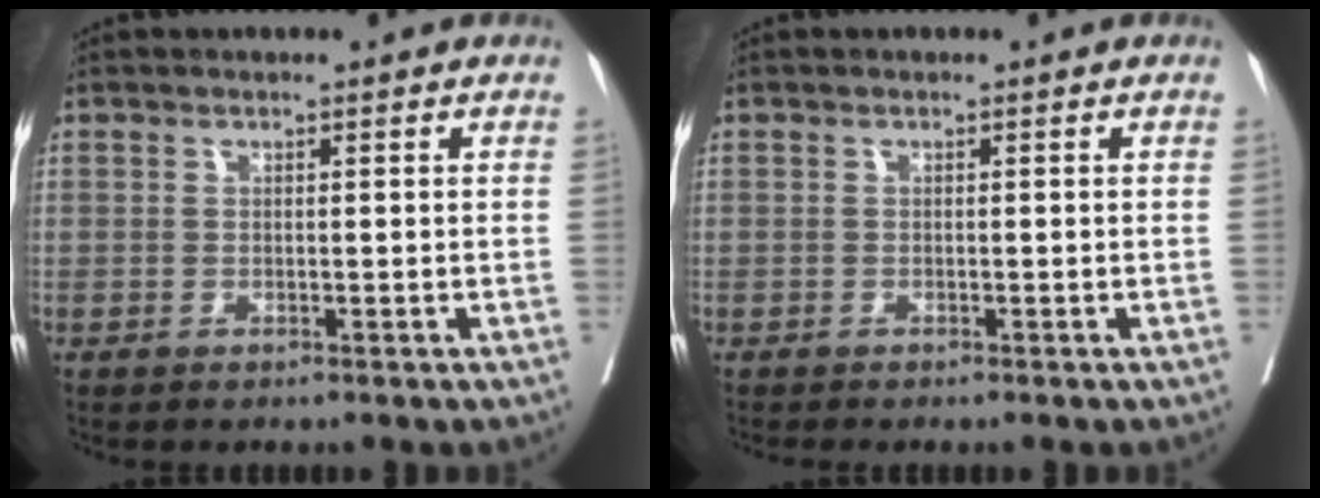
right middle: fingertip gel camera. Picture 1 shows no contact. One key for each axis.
{"total": 0.6, "fx": -0.6, "fy": -0.3, "fz": 0.1, "tx": 0.004, "ty": 0.003, "tz": -0.013}